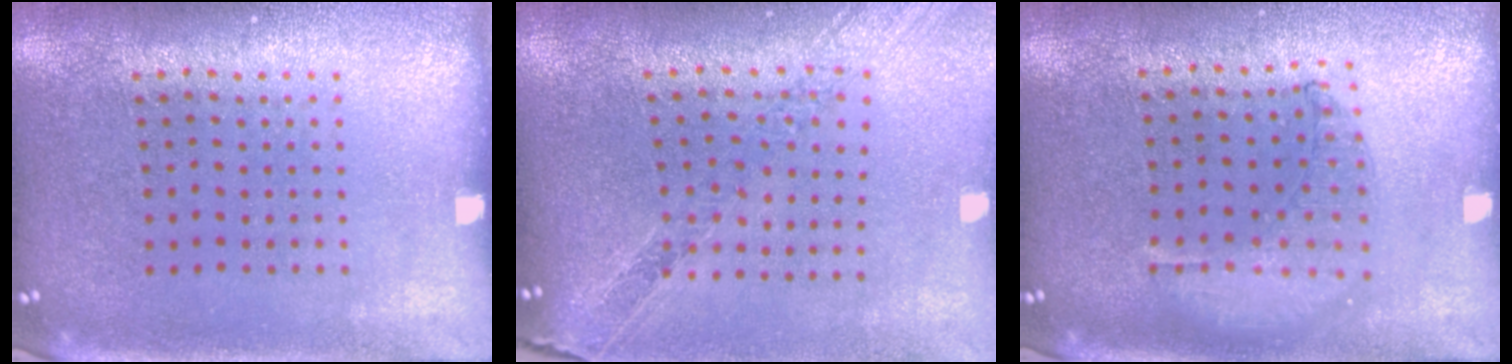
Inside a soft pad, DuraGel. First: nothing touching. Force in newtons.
{"total": 1.1, "press": 1.1, "slide": 0.1}
{"total": 1.0, "press": 1.0, "slide": 0.1}